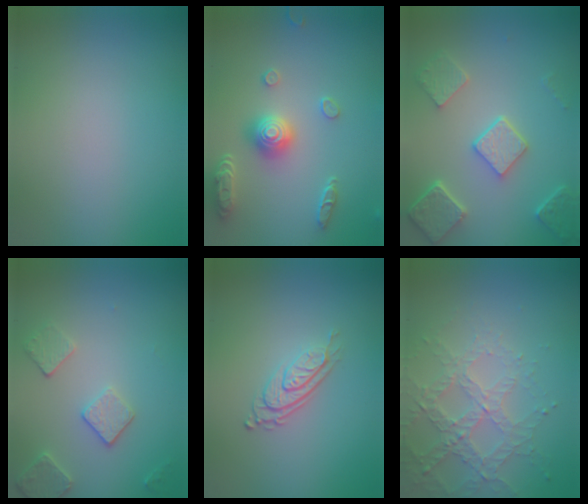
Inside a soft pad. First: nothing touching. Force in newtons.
{"total": 4.1, "press": 3.7, "slide": 1.8}
{"total": 5.4, "press": 4.2, "slide": 3.4}
{"total": 2.6, "press": 2.5, "slide": 0.8}
{"total": 2.9, "press": 1.9, "slide": 2.2}
{"total": 3.4, "press": 3.4, "slide": 0.6}